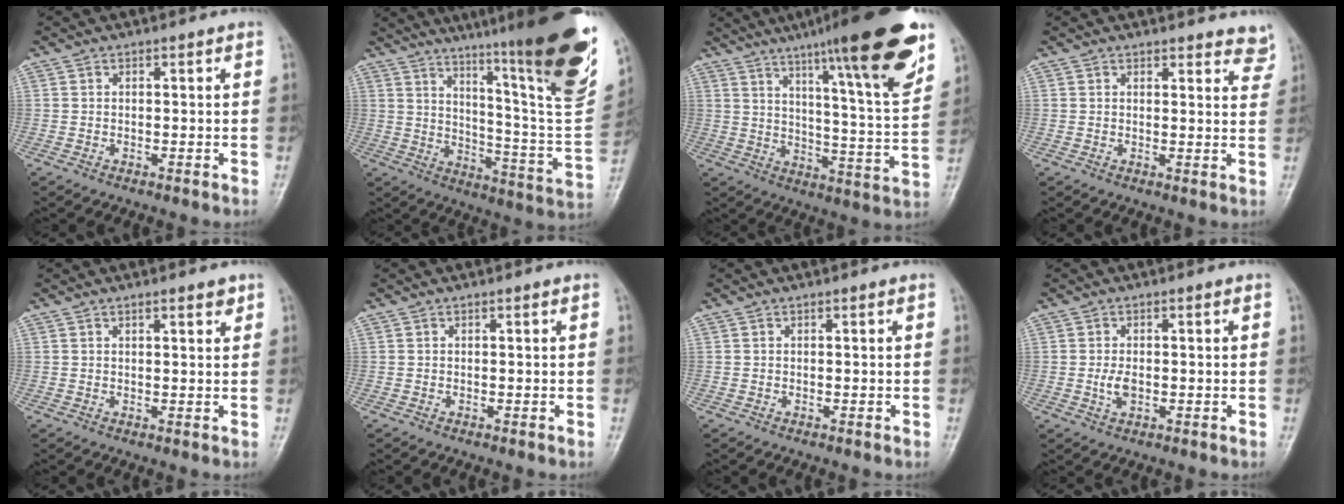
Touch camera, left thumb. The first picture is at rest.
{"total": 30.1, "force": [19.4, 3.1, 22.8], "torque": [-0.290, -0.101, 0.278]}
{"total": 22.7, "force": [14.1, 2.6, 17.5], "torque": [-0.236, -0.054, 0.207]}
{"total": 5.4, "force": [5.0, 1.8, 1.1], "torque": [0.019, -0.029, 0.041]}
{"total": 2.3, "force": [1.5, 0.6, 1.6], "torque": [-0.017, -0.008, 0.020]}
{"total": 0.0}
{"total": 0.0}
{"total": 2.7, "force": [-0.3, 1.5, 2.3], "torque": [-0.045, -0.003, -0.005]}